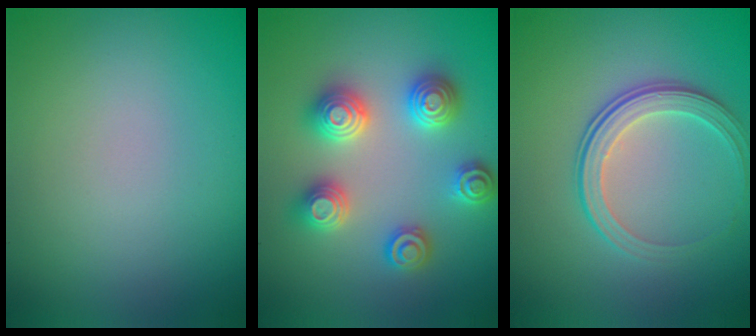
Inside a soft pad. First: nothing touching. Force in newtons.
{"total": 4.9, "press": 4.8, "slide": 0.8}
{"total": 3.4, "press": 2.8, "slide": 1.9}